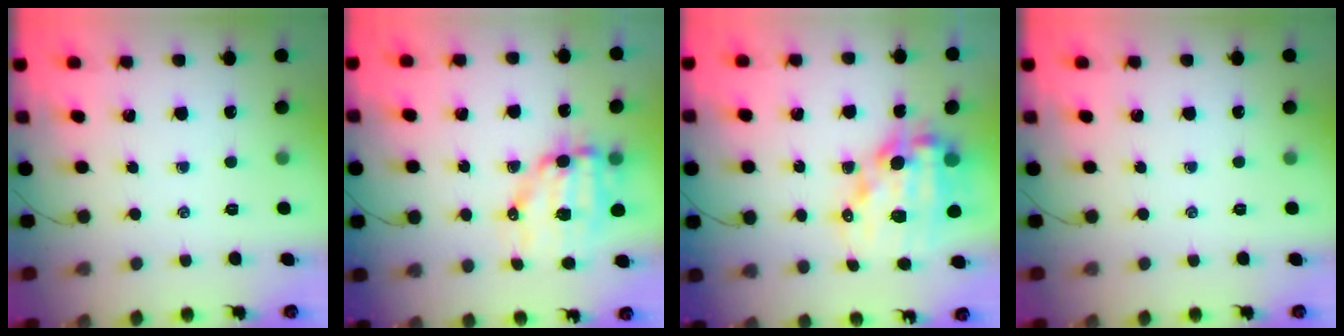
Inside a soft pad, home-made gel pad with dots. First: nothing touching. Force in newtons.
{"total": 10.6, "press": 10.3, "slide": 2.3}
{"total": 15.0, "press": 14.6, "slide": 3.4}
{"total": 0.0}